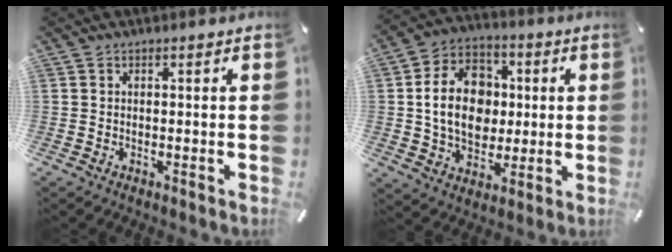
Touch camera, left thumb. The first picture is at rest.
{"total": 15.3, "force": [0.5, 12.3, 9.0], "torque": [-0.173, 0.020, 0.012]}